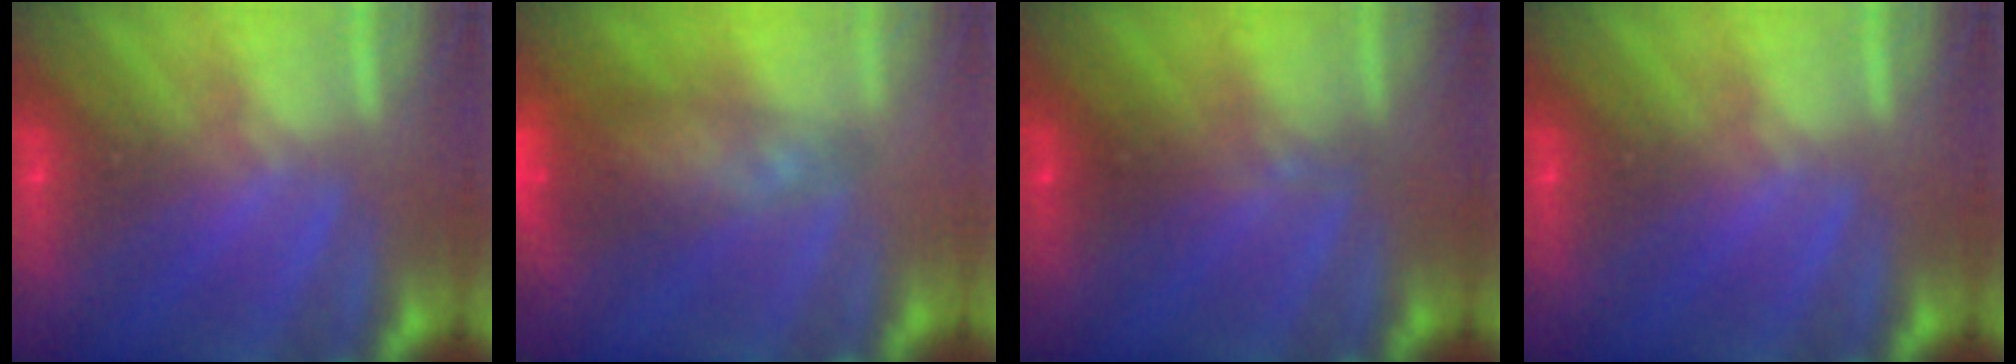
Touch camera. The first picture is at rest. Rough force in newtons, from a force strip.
{"total": 6.7}
{"total": 2.3}
{"total": 0.0}